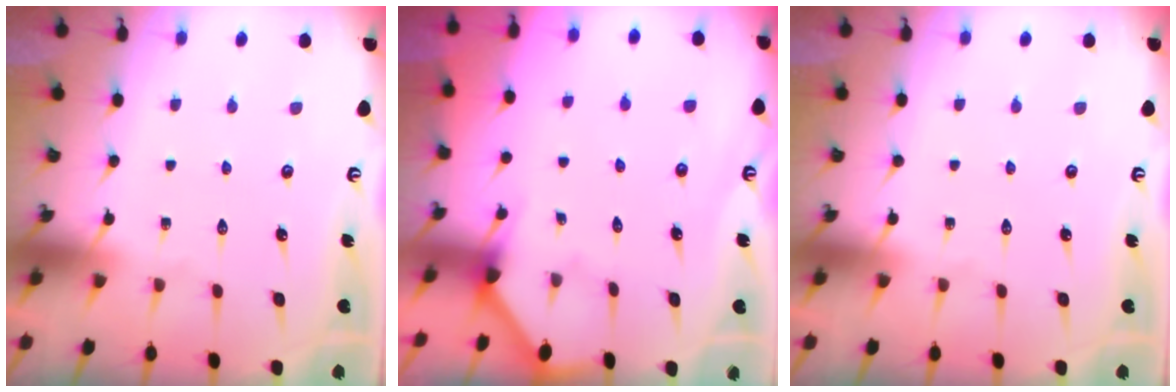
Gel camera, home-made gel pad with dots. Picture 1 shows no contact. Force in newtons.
{"total": 2.6, "press": 2.6, "slide": 0.3}
{"total": 0.0}